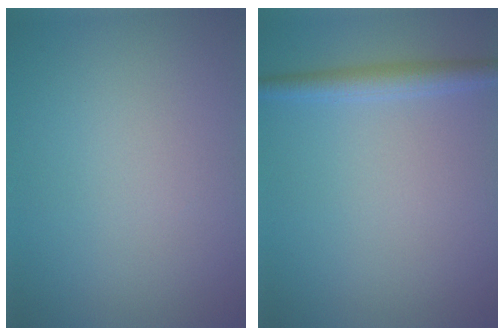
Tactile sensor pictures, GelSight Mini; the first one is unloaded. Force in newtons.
{"total": 2.2, "press": 2.2, "slide": 0.0}